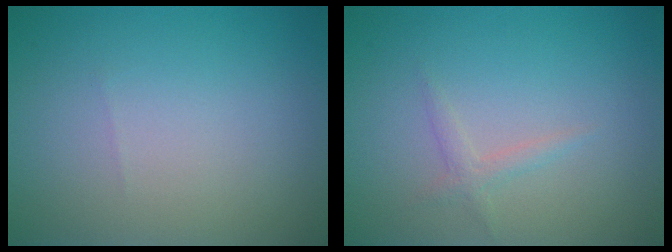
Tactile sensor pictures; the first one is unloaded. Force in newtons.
{"total": 1.2, "press": 1.2, "slide": 0.1}